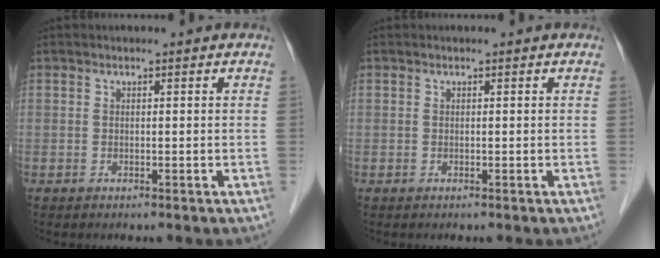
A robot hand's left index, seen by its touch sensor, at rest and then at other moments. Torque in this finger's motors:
{"motor_torque": [0.00, 0.00, 0.00, 0.00]}